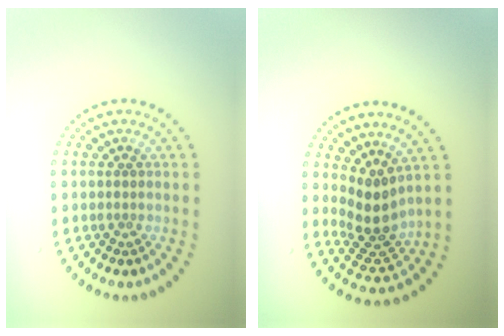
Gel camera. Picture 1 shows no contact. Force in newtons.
{"total": 3.5, "press": 2.7, "slide": 2.3}